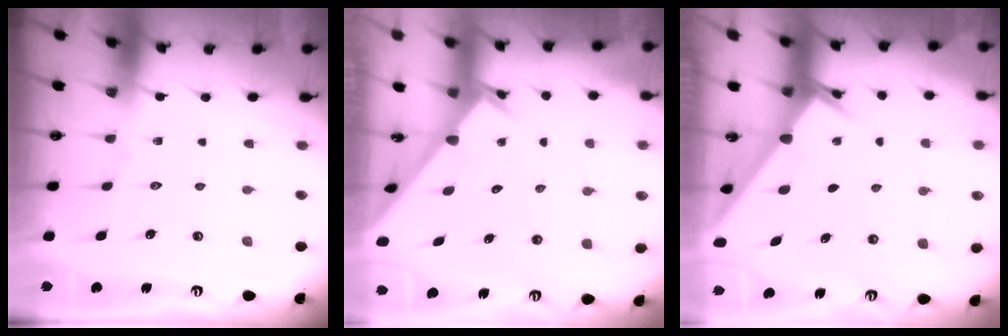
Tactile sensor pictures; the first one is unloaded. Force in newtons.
{"total": 2.1, "press": 2.1, "slide": 0.1}
{"total": 2.4, "press": 2.4, "slide": 0.3}